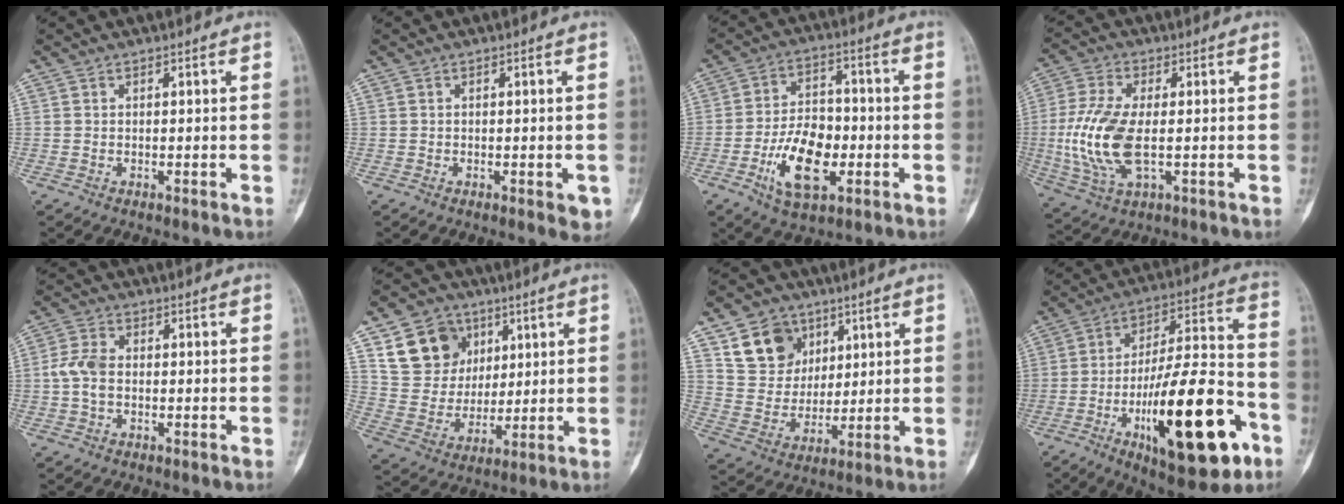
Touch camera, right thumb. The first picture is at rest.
{"total": 2.8, "force": [-0.8, 1.2, 2.4], "torque": [-0.014, -0.003, -0.007]}
{"total": 13.2, "force": [-4.1, 7.2, 10.2], "torque": [-0.163, 0.019, -0.069]}
{"total": 13.0, "force": [-1.2, 6.0, 11.5], "torque": [-0.255, -0.005, -0.020]}
{"total": 5.0, "force": [-0.4, 3.2, 3.8], "torque": [-0.085, 0.013, -0.014]}
{"total": 14.4, "force": [6.5, 11.6, 5.4], "torque": [-0.060, -0.018, 0.128]}
{"total": 11.8, "force": [6.1, 9.3, 3.9], "torque": [-0.036, -0.029, 0.120]}
{"total": 27.2, "force": [-10.6, 8.8, 23.4], "torque": [-0.367, 0.047, -0.157]}